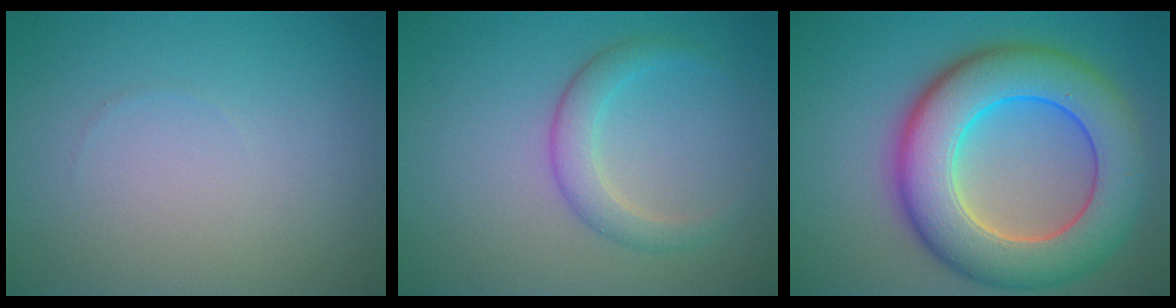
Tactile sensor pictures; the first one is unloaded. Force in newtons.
{"total": 2.7, "press": 2.7, "slide": 0.1}
{"total": 11.1, "press": 11.1, "slide": 0.3}